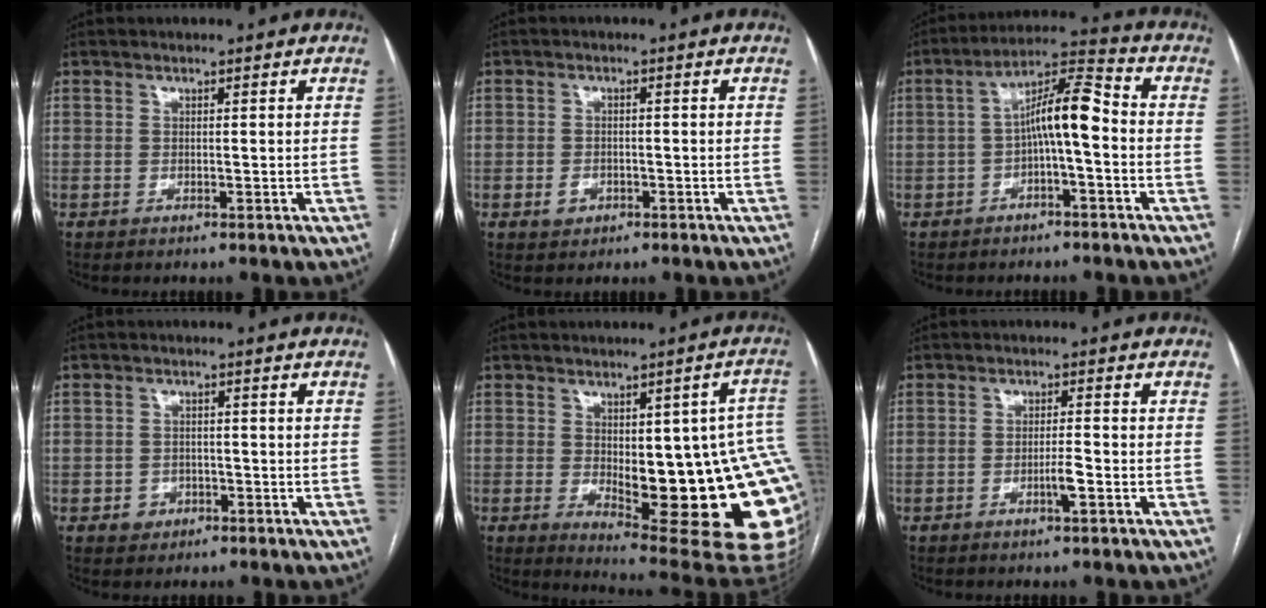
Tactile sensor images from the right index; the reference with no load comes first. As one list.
[{"total": 2.3, "force": [-1.0, 1.8, 1.0], "torque": [-0.014, 0.004, -0.010]}, {"total": 8.7, "force": [-1.0, 1.5, 8.5], "torque": [-0.144, 0.034, -0.020]}, {"total": 2.7, "force": [-1.1, 2.3, 0.7], "torque": [-0.004, 0.009, -0.014]}, {"total": 23.1, "force": [-2.0, 6.3, 22.1], "torque": [-0.194, 0.002, -0.001]}, {"total": 2.5, "force": [-1.1, 0.0, 2.3], "torque": [-0.041, 0.000, -0.017]}]